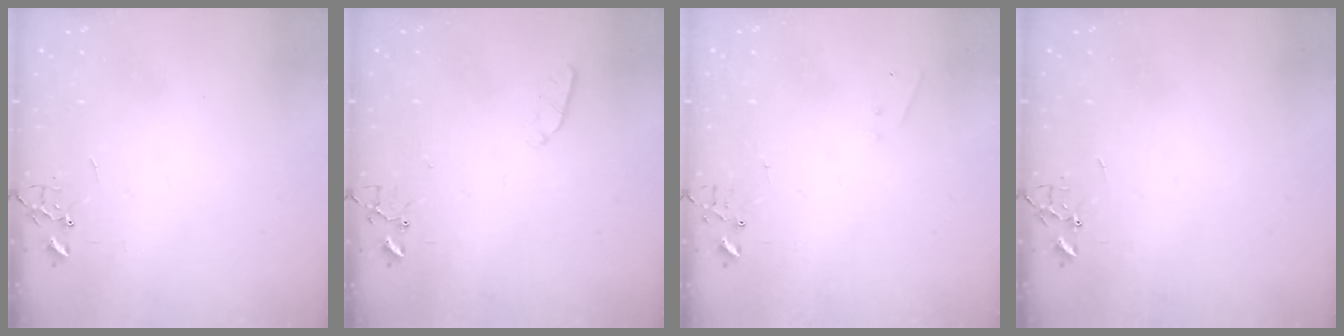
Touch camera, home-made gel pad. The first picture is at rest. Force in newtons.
{"total": 3.6, "press": 3.6, "slide": 0.5}
{"total": 4.2, "press": 4.1, "slide": 0.6}
{"total": 0.0}